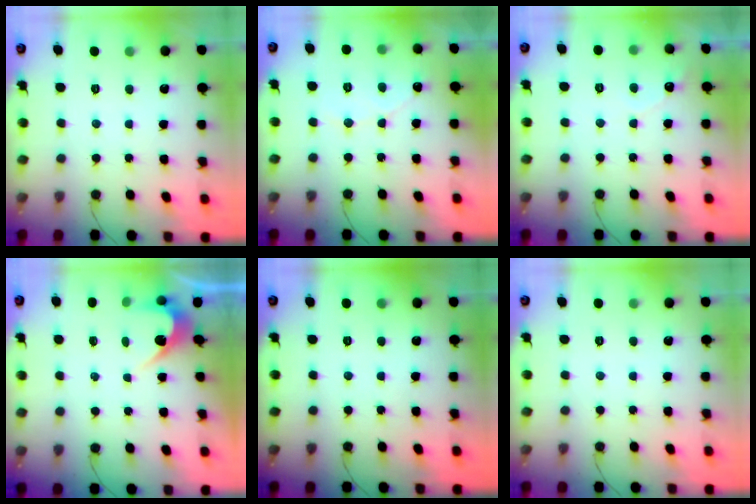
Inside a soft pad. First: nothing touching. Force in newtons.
{"total": 4.9, "press": 4.8, "slide": 0.4}
{"total": 2.5, "press": 2.5, "slide": 0.1}
{"total": 2.8, "press": 2.8, "slide": 0.1}
{"total": 0.0}
{"total": 0.0}